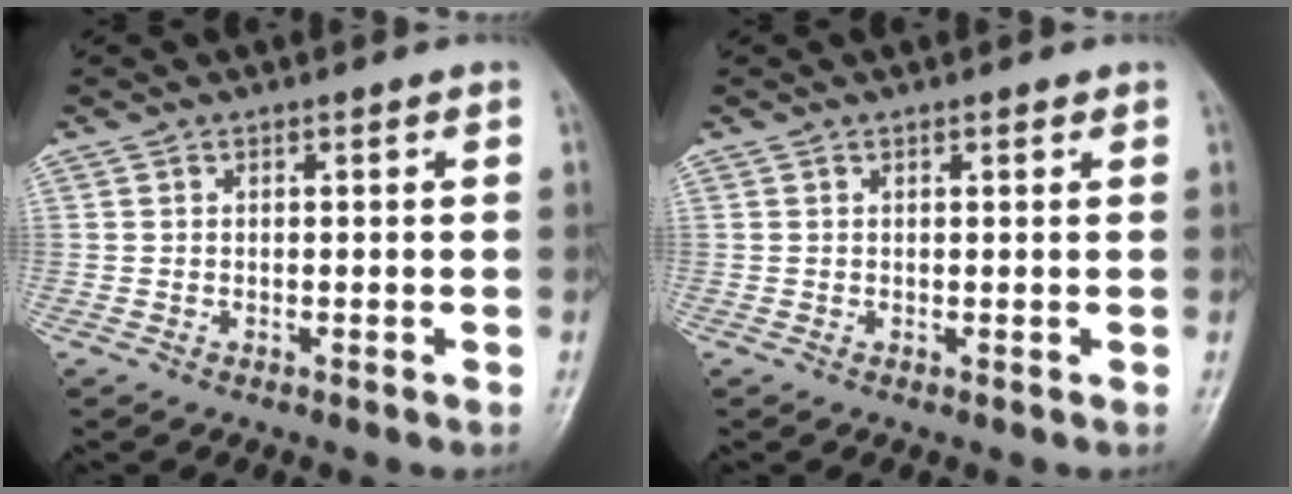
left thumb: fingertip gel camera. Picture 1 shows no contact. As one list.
[{"total": 0.8, "force": [0.6, 0.3, 0.5], "torque": [-0.009, -0.002, 0.007]}]